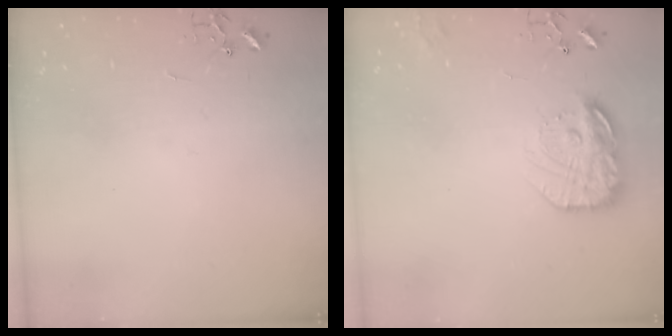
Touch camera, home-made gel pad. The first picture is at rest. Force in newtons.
{"total": 17.1, "press": 17.0, "slide": 1.2}